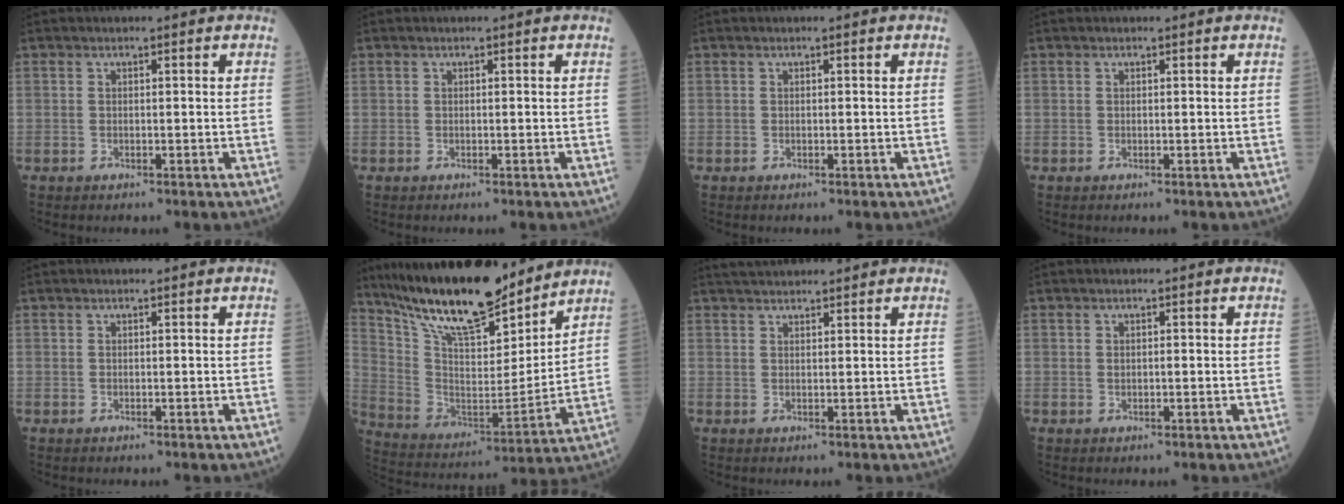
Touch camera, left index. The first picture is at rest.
{"total": 0.0}
{"total": 0.0}
{"total": 0.0}
{"total": 0.0}
{"total": 20.3, "force": [16.9, 4.4, 10.3], "torque": [-0.185, -0.008, 0.302]}
{"total": 4.9, "force": [4.6, 0.5, 1.6], "torque": [-0.024, 0.037, 0.077]}
{"total": 0.7, "force": [0.1, 0.4, 0.6], "torque": [-0.012, 0.000, 0.003]}